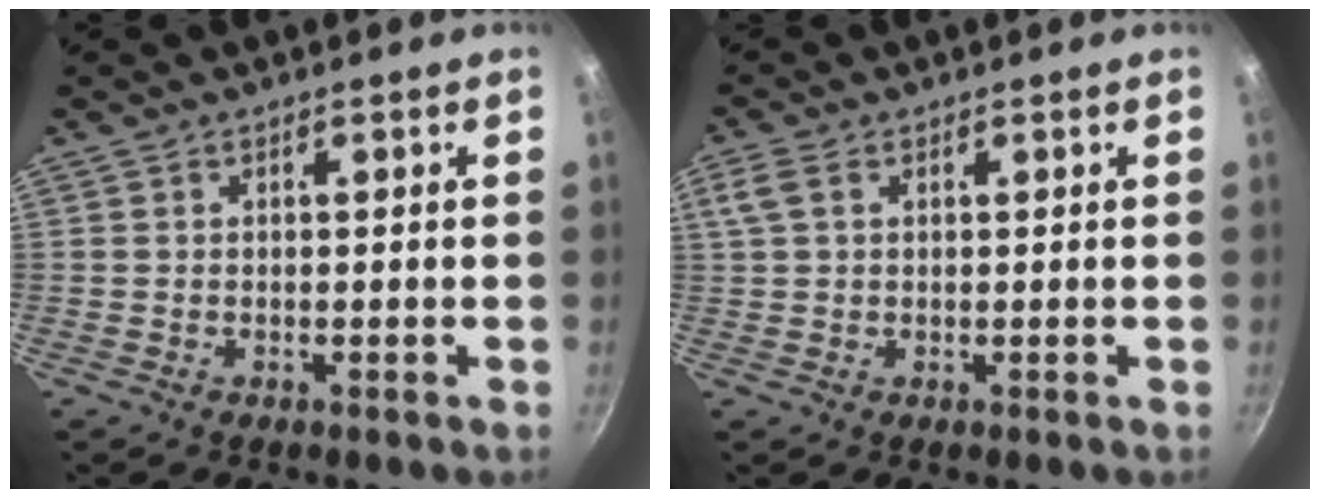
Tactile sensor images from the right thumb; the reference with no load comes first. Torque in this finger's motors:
{"motor_torque": [-0.63, 0.42, -0.41, 0.18, 0.12]}